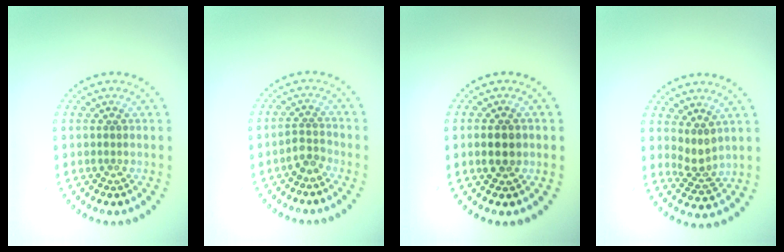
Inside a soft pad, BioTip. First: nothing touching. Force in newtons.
{"total": 1.7, "press": 1.3, "slide": 1.2}
{"total": 2.3, "press": 2.3, "slide": 0.2}
{"total": 2.3, "press": 1.6, "slide": 1.6}